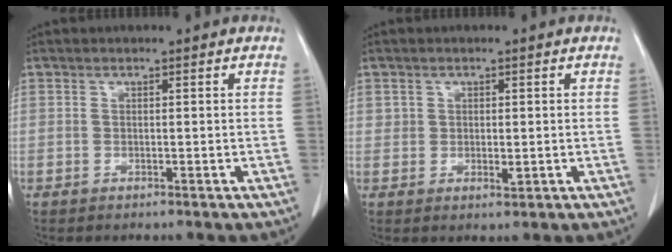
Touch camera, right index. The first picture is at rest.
{"total": 1.9, "force": [0.2, 1.3, 1.3], "torque": [-0.017, -0.004, 0.005]}